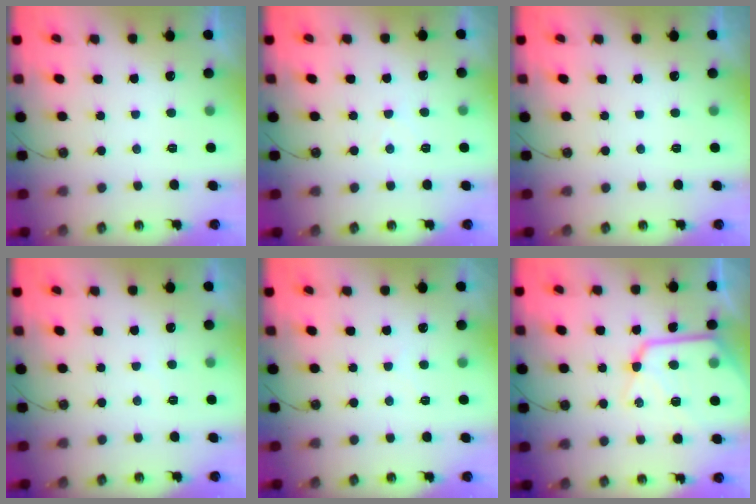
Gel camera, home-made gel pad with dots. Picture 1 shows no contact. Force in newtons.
{"total": 2.5, "press": 2.5, "slide": 0.4}
{"total": 0.0}
{"total": 2.4, "press": 2.4, "slide": 0.4}
{"total": 2.9, "press": 2.9, "slide": 0.4}
{"total": 15.9, "press": 15.8, "slide": 1.5}